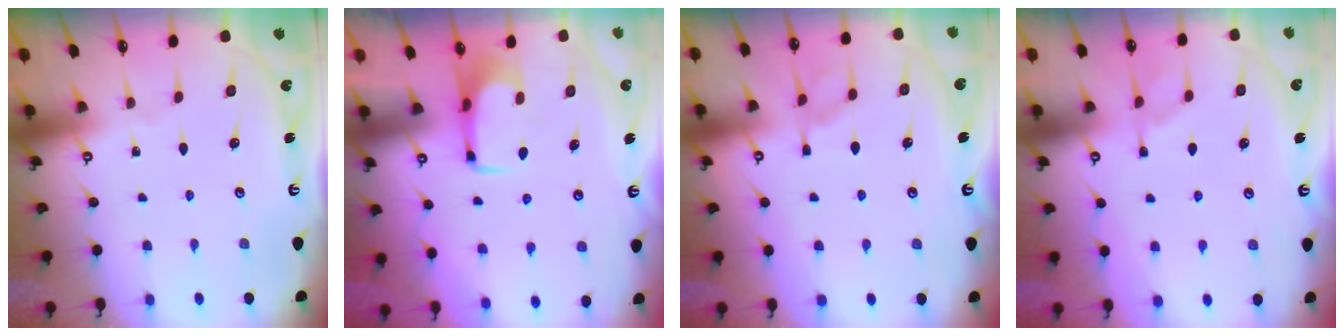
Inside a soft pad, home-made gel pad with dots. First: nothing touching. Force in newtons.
{"total": 1.7, "press": 1.6, "slide": 0.5}
{"total": 7.7, "press": 7.7, "slide": 0.6}
{"total": 0.9, "press": 0.1, "slide": 0.9}